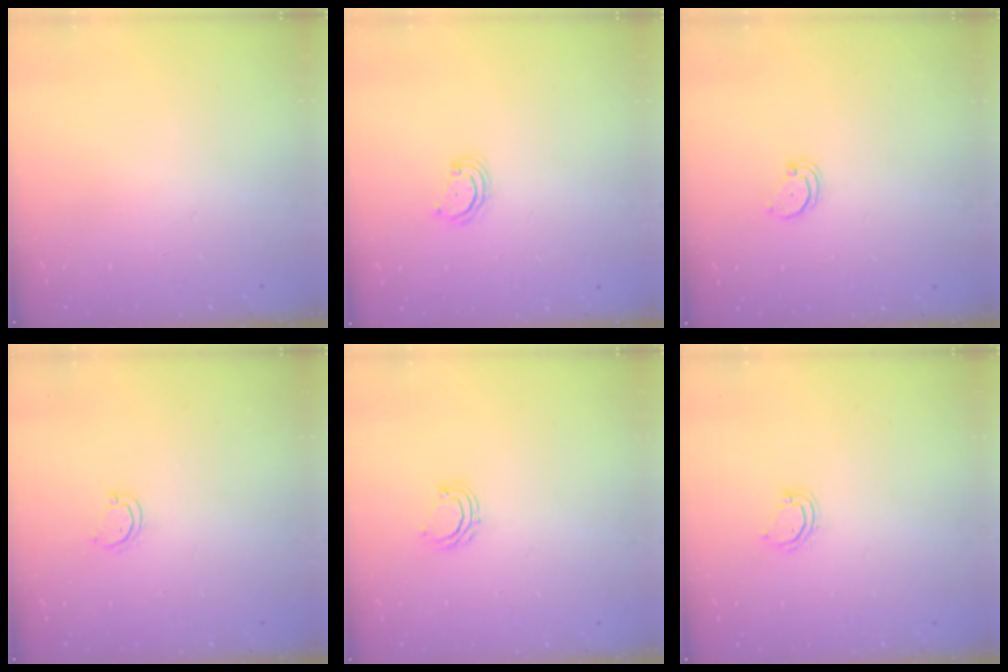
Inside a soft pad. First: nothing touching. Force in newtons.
{"total": 2.9, "press": 2.9, "slide": 0.3}
{"total": 1.5, "press": 1.5, "slide": 0.2}
{"total": 3.3, "press": 3.3, "slide": 0.2}
{"total": 5.2, "press": 5.0, "slide": 1.2}
{"total": 4.7, "press": 4.6, "slide": 0.4}